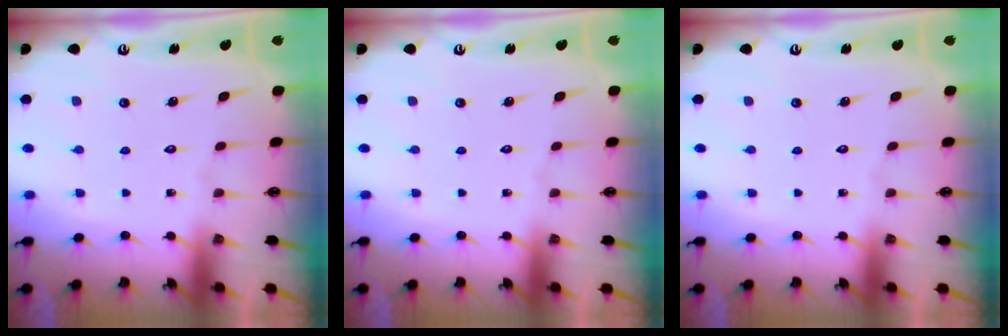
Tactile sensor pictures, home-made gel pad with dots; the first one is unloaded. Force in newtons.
{"total": 0.0}
{"total": 0.0}